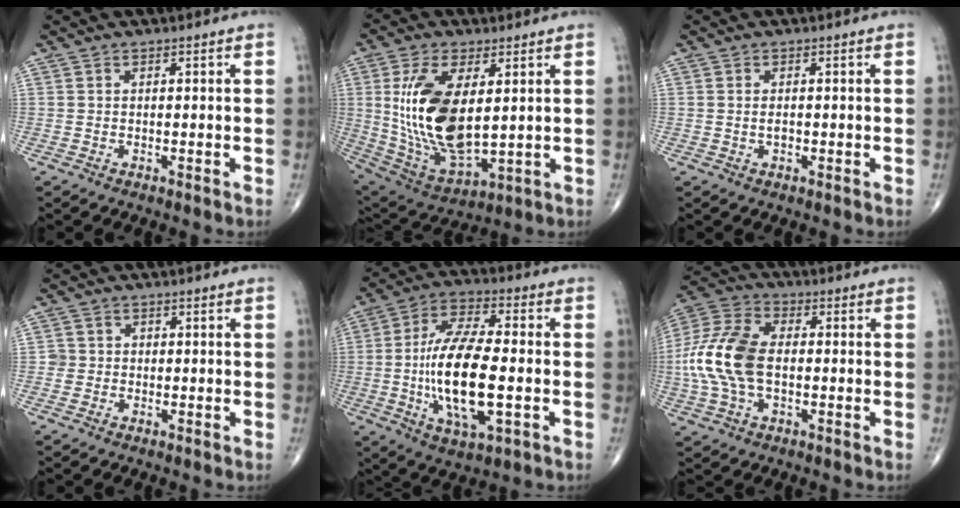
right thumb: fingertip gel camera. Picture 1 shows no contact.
{"total": 18.7, "force": [2.7, 9.0, 16.2], "torque": [-0.317, -0.023, 0.067]}
{"total": 1.2, "force": [-0.2, 0.7, 1.0], "torque": [-0.018, -0.001, -0.002]}
{"total": 1.8, "force": [-0.3, 1.8, 0.0], "torque": [0.014, 0.008, -0.009]}
{"total": 18.0, "force": [-2.5, 6.8, 16.5], "torque": [-0.318, 0.009, -0.043]}
{"total": 14.7, "force": [-1.0, 8.6, 11.9], "torque": [-0.263, 0.024, -0.022]}